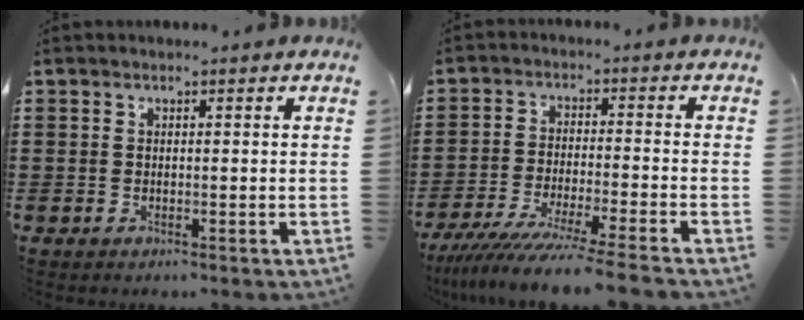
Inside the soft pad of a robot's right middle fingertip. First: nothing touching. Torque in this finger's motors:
{"motor_torque": [2.14, 0.00, 0.61, 0.21]}